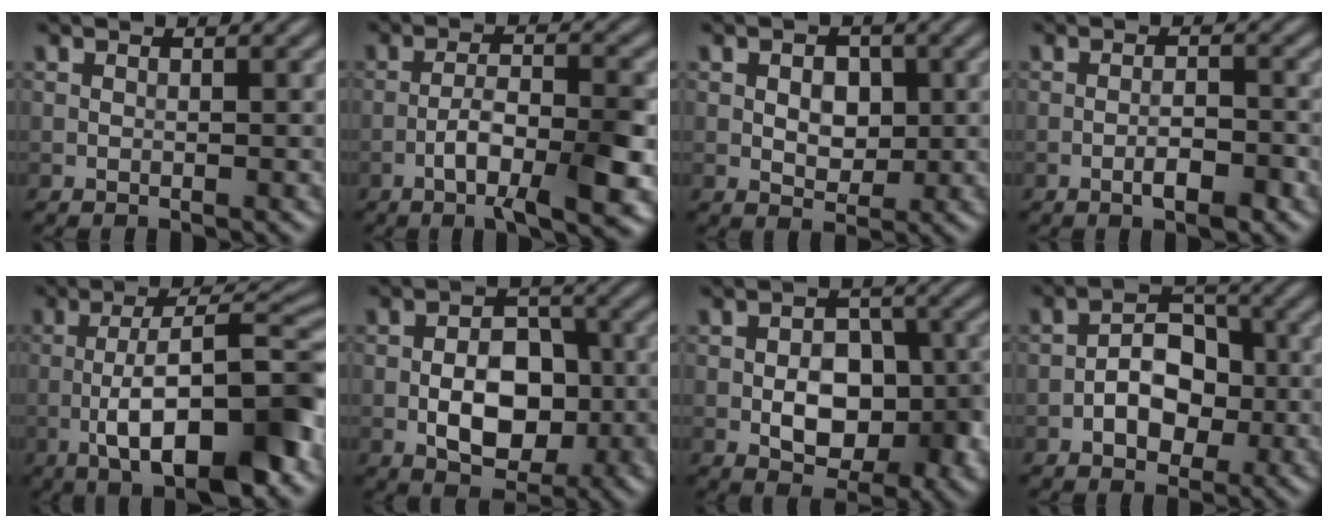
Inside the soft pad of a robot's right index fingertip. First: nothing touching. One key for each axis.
{"total": 7.5, "fx": -3.3, "fy": 2.1, "fz": 6.3, "tx": -0.106, "ty": 0.007, "tz": -0.053}
{"total": 2.8, "fx": 0.4, "fy": 2.0, "fz": 2.0, "tx": -0.033, "ty": -0.001, "tz": 0.005}
{"total": 2.6, "fx": -1.3, "fy": 0.8, "fz": 2.2, "tx": -0.039, "ty": 0.005, "tz": -0.024}
{"total": 11.6, "fx": -4.3, "fy": 3.4, "fz": 10.2, "tx": -0.159, "ty": 0.016, "tz": -0.065}
{"total": 6.5, "fx": -1.4, "fy": 4.0, "fz": 4.9, "tx": -0.075, "ty": 0.001, "tz": -0.026}
{"total": 6.6, "fx": -1.2, "fy": 4.1, "fz": 4.9, "tx": -0.068, "ty": -0.001, "tz": -0.020}
{"total": 4.6, "fx": -1.3, "fy": 3.0, "fz": 3.2, "tx": -0.046, "ty": 0.008, "tz": -0.024}